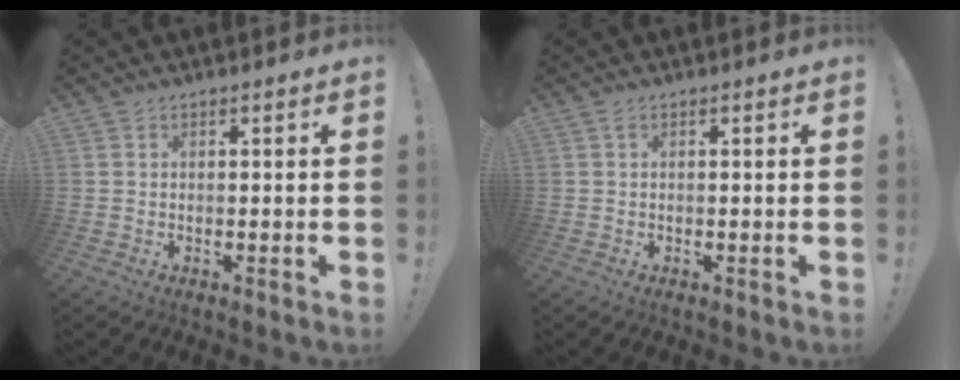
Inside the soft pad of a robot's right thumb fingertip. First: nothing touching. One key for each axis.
{"total": 0.6, "fx": 0.0, "fy": 0.0, "fz": 0.6, "tx": -0.016, "ty": 0.003, "tz": 0.000}